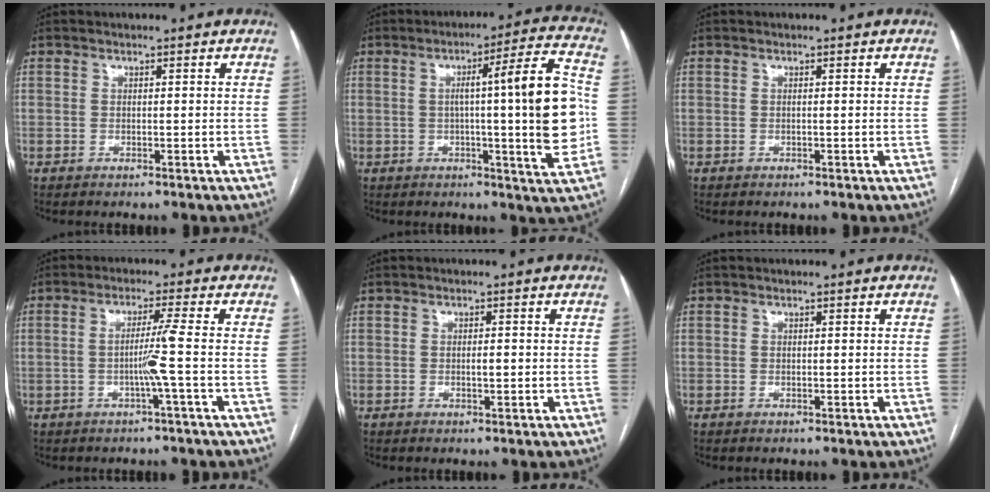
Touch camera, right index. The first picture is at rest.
{"total": 16.2, "force": [-0.5, -0.3, 16.2], "torque": [-0.229, 0.007, -0.013]}
{"total": 0.0}
{"total": 4.3, "force": [-1.1, -1.6, 3.8], "torque": [-0.069, 0.002, -0.019]}
{"total": 1.3, "force": [-0.2, 0.4, 1.2], "torque": [-0.020, 0.002, -0.002]}
{"total": 0.0}